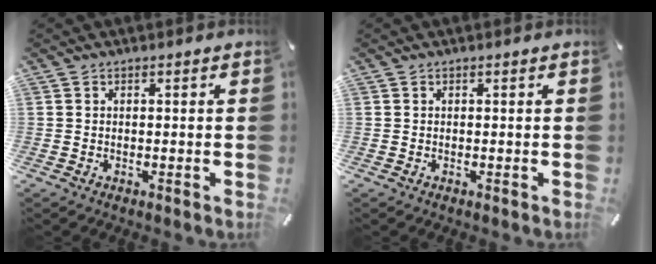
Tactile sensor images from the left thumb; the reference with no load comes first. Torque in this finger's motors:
{"motor_torque": [0.00, 0.00, 0.00, 0.00, 0.00]}